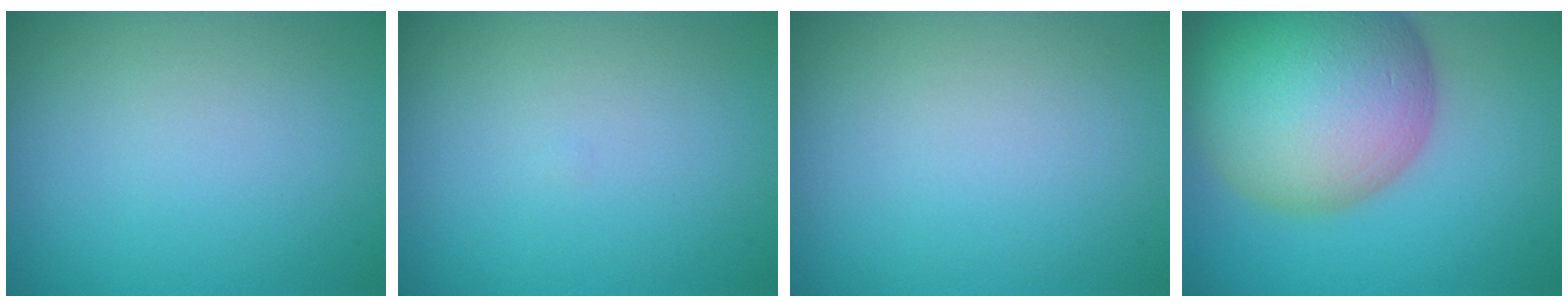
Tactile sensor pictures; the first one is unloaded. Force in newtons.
{"total": 0.0}
{"total": 0.0}
{"total": 15.3, "press": 15.3, "slide": 0.9}